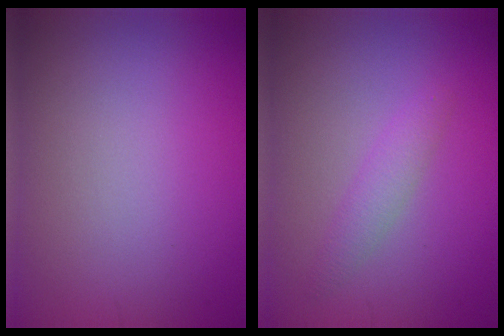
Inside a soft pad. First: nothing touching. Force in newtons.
{"total": 1.7, "press": 1.7, "slide": 0.1}